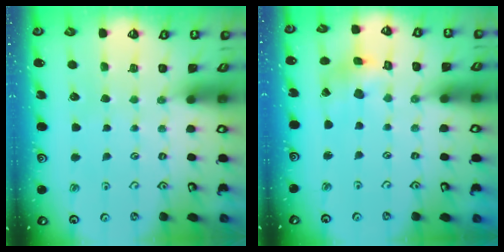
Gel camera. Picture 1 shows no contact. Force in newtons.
{"total": 5.2, "press": 5.1, "slide": 0.6}